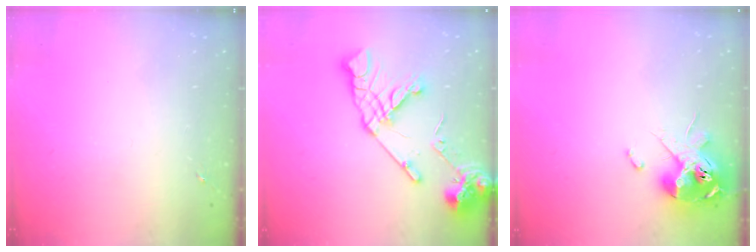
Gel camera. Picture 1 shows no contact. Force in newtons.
{"total": 16.3, "press": 16.2, "slide": 2.1}
{"total": 14.1, "press": 14.0, "slide": 1.7}